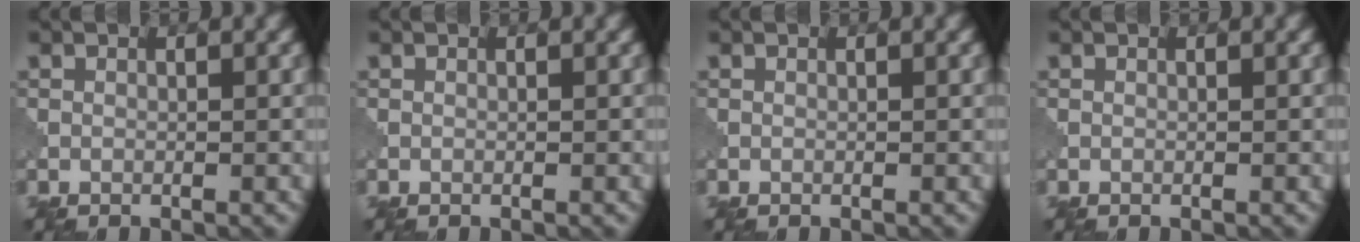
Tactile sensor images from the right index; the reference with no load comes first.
{"total": 0.0}
{"total": 0.0}
{"total": 0.0}